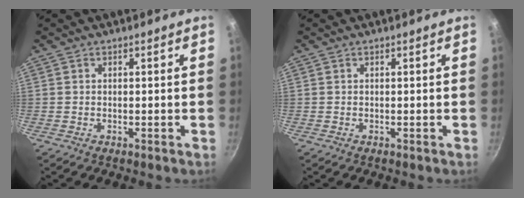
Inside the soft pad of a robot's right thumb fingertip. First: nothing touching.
{"total": 0.0}